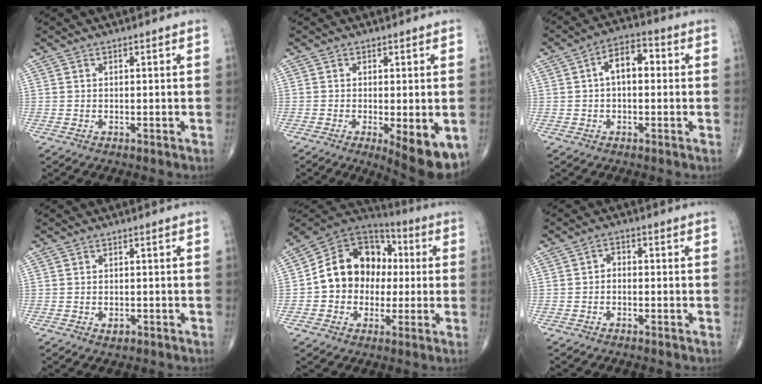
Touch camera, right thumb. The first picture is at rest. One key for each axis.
{"total": 9.6, "fx": -3.4, "fy": 3.0, "fz": 8.4, "tx": -0.110, "ty": -0.020, "tz": -0.045}
{"total": 7.3, "fx": 0.7, "fy": 4.1, "fz": 5.9, "tx": -0.084, "ty": 0.027, "tz": 0.003}
{"total": 1.5, "fx": -0.7, "fy": 1.0, "fz": 0.9, "tx": -0.012, "ty": 0.001, "tz": -0.007}
{"total": 15.8, "fx": 0.0, "fy": 13.1, "fz": 8.9, "tx": -0.104, "ty": 0.036, "tz": -0.008}
{"total": 1.3, "fx": -0.2, "fy": 1.0, "fz": 0.9, "tx": -0.007, "ty": 0.008, "tz": -0.008}